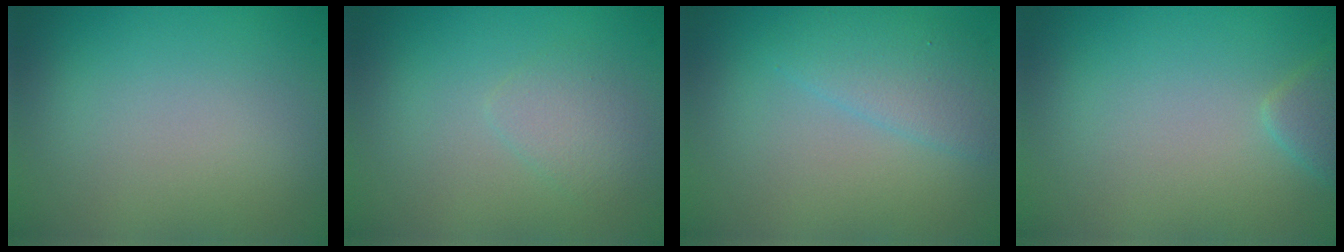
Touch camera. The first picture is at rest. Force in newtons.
{"total": 1.7, "press": 1.7, "slide": 0.1}
{"total": 2.8, "press": 2.8, "slide": 0.2}
{"total": 1.8, "press": 1.8, "slide": 0.1}